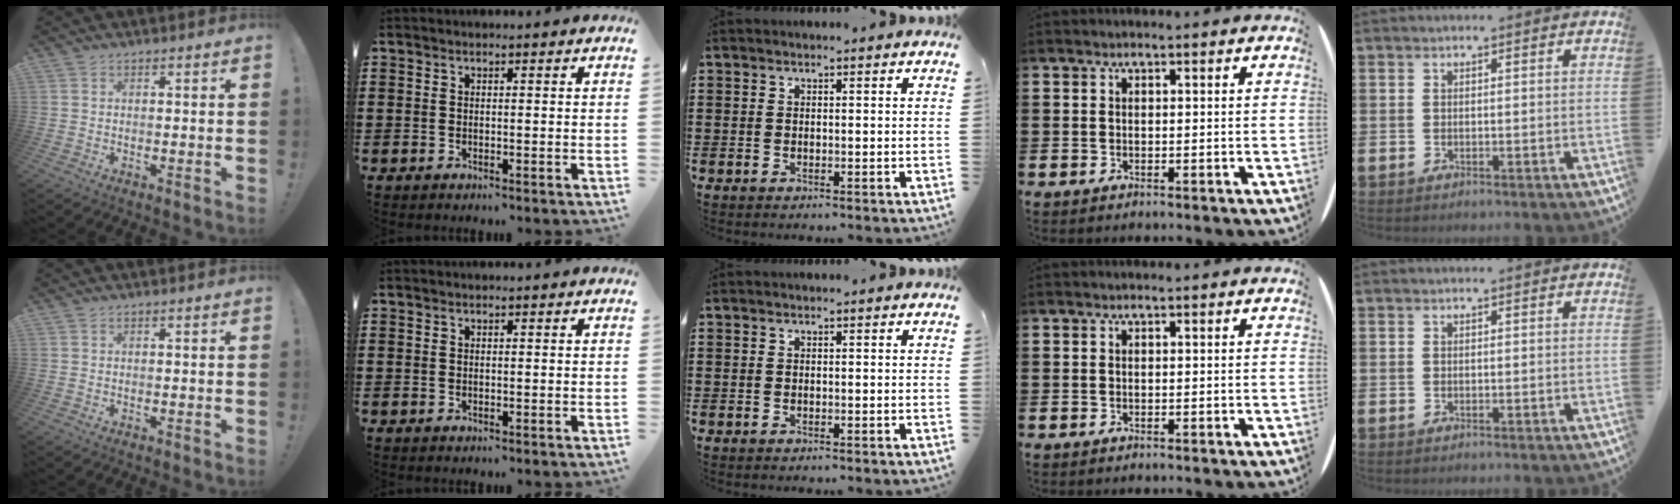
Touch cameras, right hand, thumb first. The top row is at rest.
{}